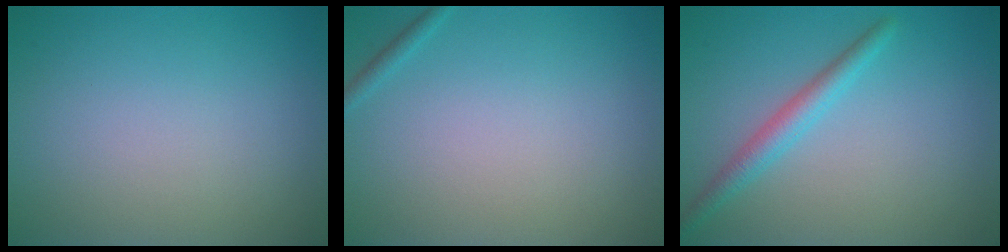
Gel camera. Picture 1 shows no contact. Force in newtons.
{"total": 0.7, "press": 0.7, "slide": 0.0}
{"total": 2.3, "press": 2.3, "slide": 0.0}